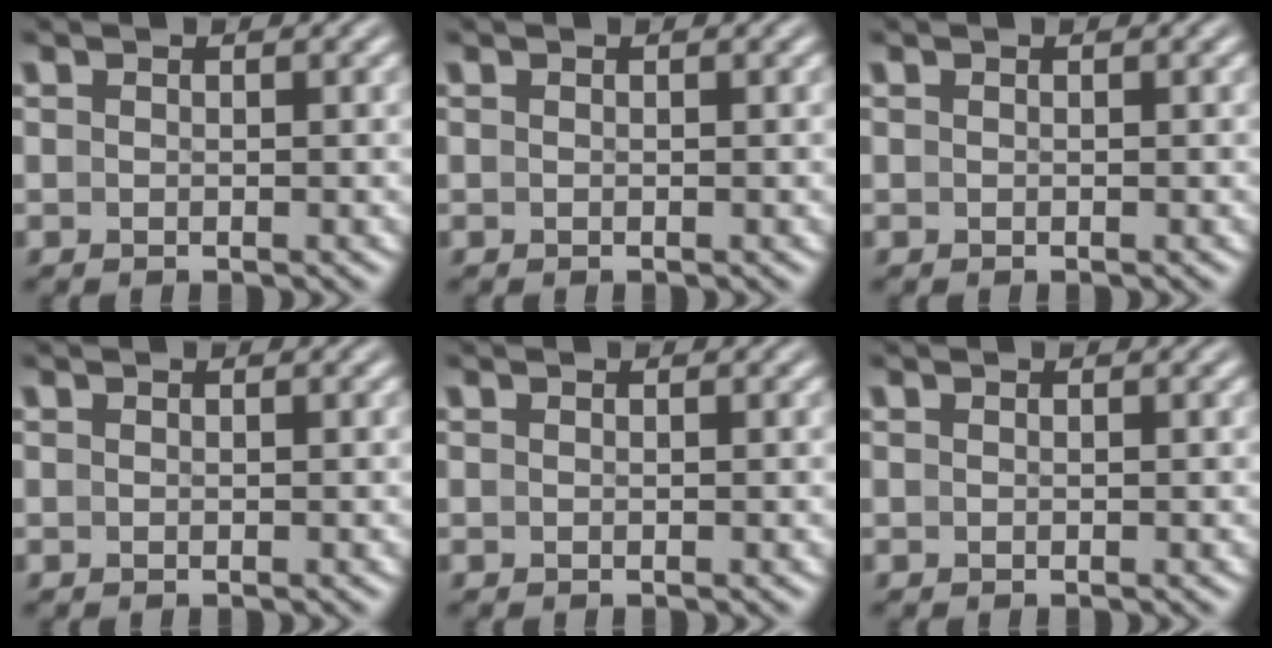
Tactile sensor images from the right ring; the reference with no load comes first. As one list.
[{"total": 0.0}, {"total": 0.0}, {"total": 0.0}, {"total": 0.0}, {"total": 0.0}]